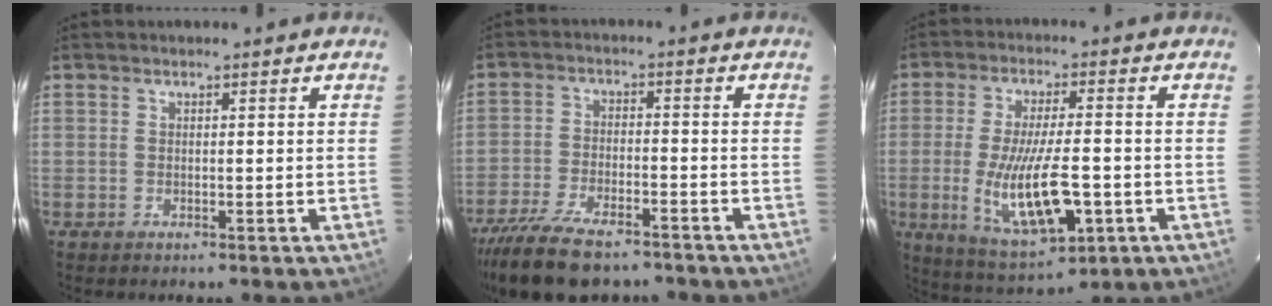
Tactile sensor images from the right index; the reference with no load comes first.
{"total": 14.9, "force": [-12.0, 4.8, 7.3], "torque": [-0.166, -0.025, -0.207]}
{"total": 15.5, "force": [-4.0, 4.9, 14.1], "torque": [-0.275, -0.029, -0.055]}